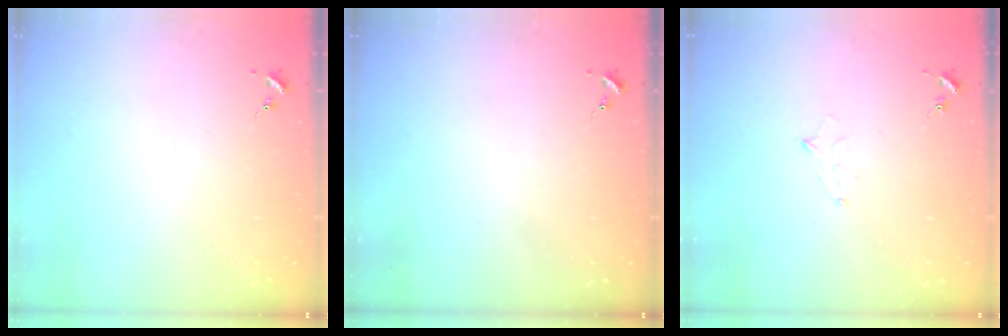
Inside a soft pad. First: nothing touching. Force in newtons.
{"total": 0.0}
{"total": 5.8, "press": 5.7, "slide": 0.6}